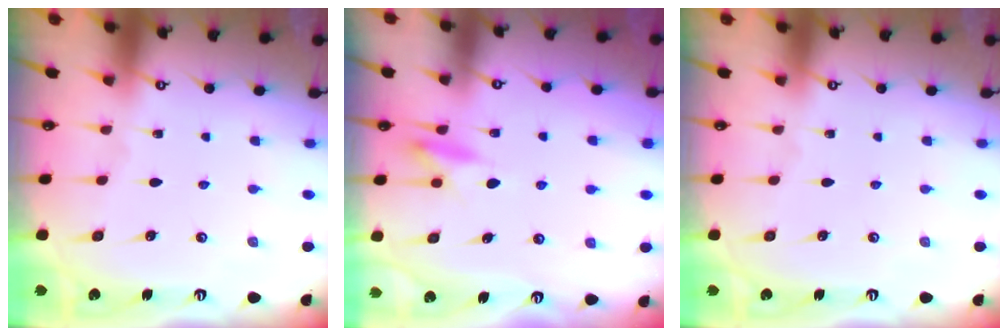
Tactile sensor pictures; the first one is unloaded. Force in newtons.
{"total": 8.5, "press": 8.4, "slide": 1.3}
{"total": 0.0}